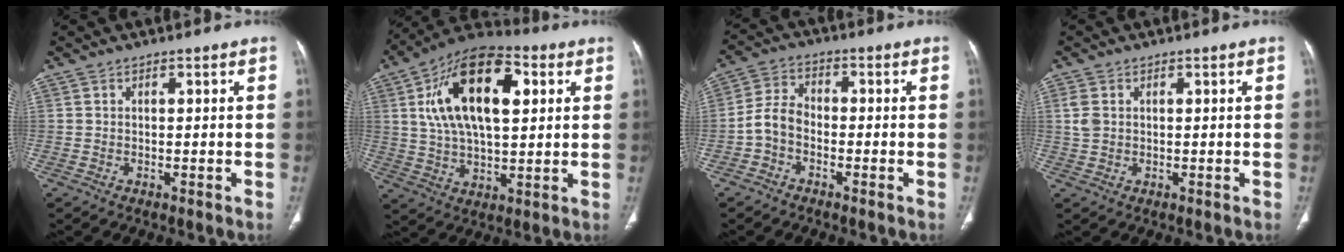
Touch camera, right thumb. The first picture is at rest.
{"total": 20.4, "force": [5.7, 10.3, 16.7], "torque": [-0.269, 0.007, 0.091]}
{"total": 5.3, "force": [-2.0, 3.7, 3.3], "torque": [-0.058, 0.023, -0.050]}
{"total": 2.7, "force": [0.6, 2.0, 1.7], "torque": [-0.042, 0.002, 0.015]}